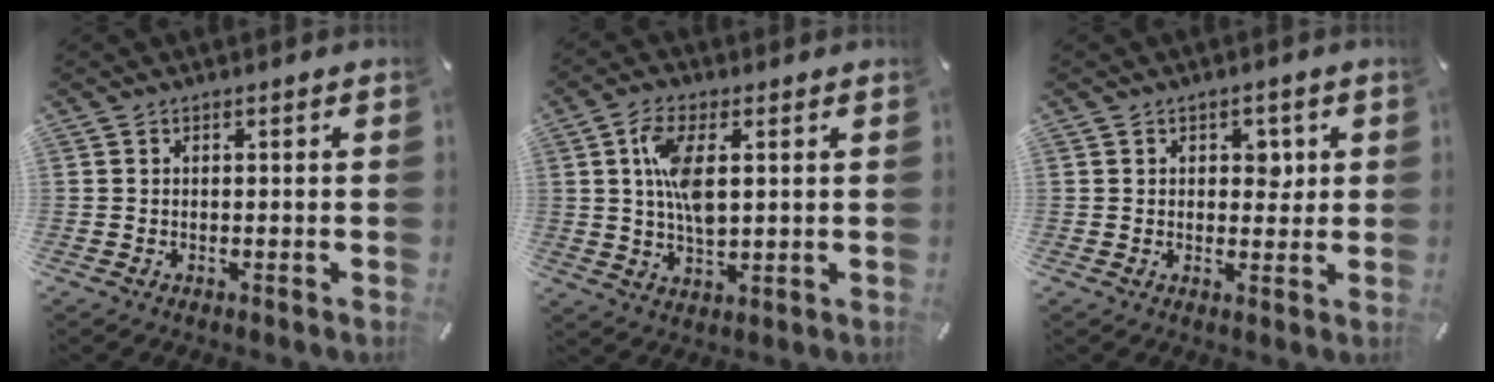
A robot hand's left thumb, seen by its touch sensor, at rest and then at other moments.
{"total": 9.1, "force": [2.0, 4.4, 7.8], "torque": [-0.175, -0.005, 0.027]}
{"total": 3.8, "force": [1.1, 2.6, 2.5], "torque": [-0.014, -0.008, 0.008]}